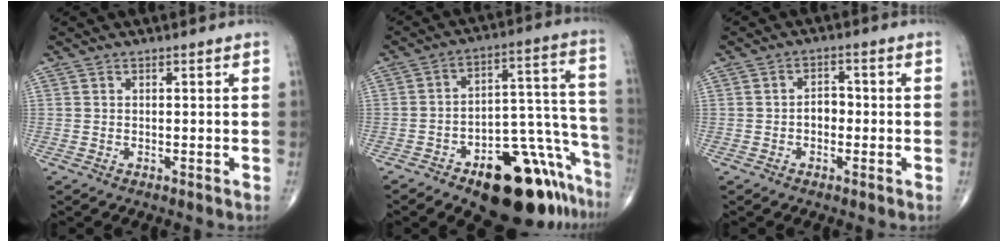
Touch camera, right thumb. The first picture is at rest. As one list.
[{"total": 22.6, "force": [-13.2, 9.6, 15.6], "torque": [-0.120, 0.113, -0.183]}, {"total": 3.0, "force": [-0.7, 2.2, 2.0], "torque": [-0.017, 0.014, -0.018]}]